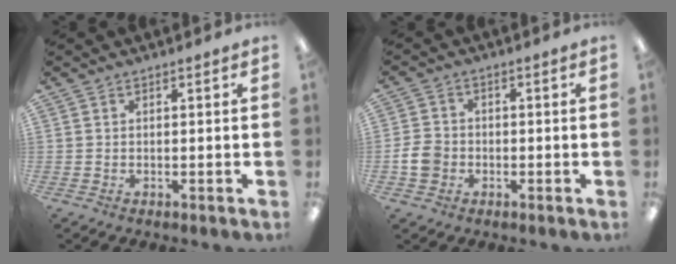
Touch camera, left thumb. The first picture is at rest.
{"total": 5.2, "force": [-1.3, 4.4, 2.6], "torque": [-0.057, 0.008, -0.024]}